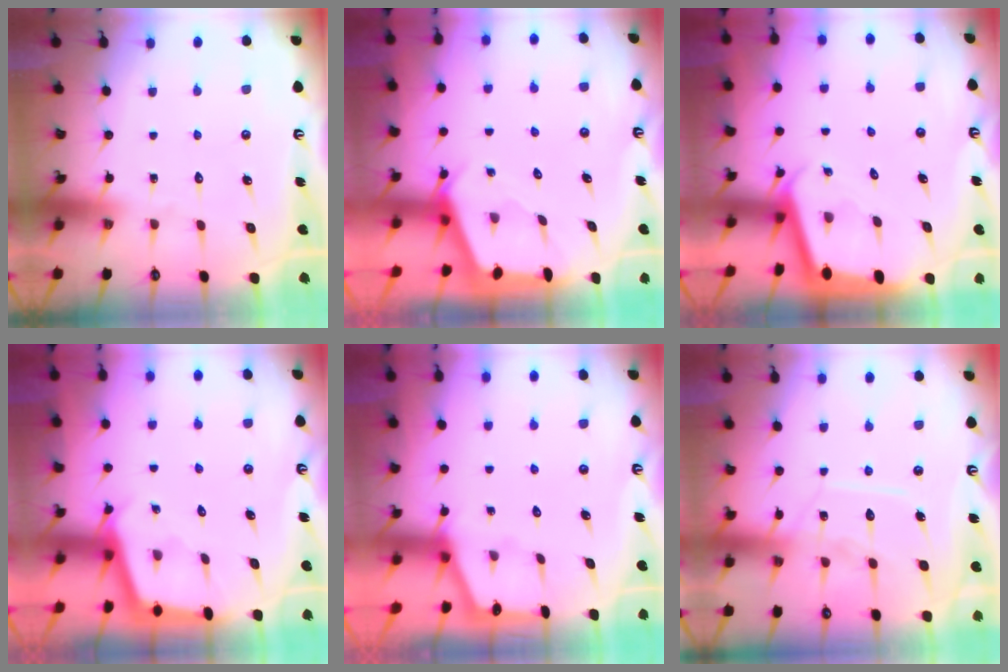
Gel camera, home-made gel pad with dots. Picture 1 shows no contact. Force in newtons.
{"total": 2.5, "press": 2.5, "slide": 0.3}
{"total": 1.8, "press": 1.7, "slide": 0.2}
{"total": 2.4, "press": 2.4, "slide": 0.1}
{"total": 1.4, "press": 1.3, "slide": 0.3}
{"total": 10.2, "press": 10.2, "slide": 1.0}